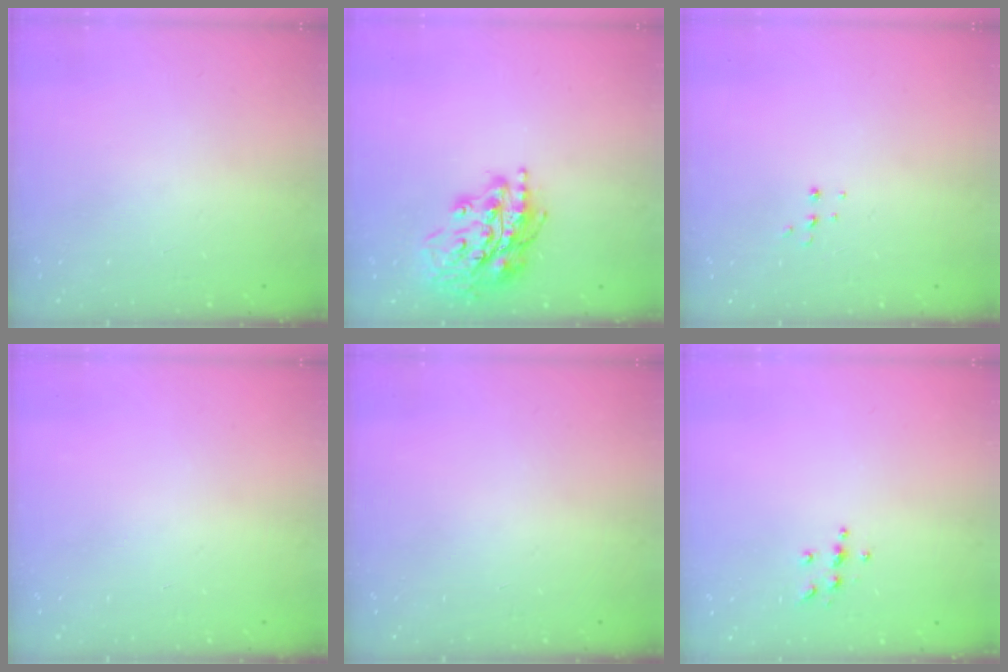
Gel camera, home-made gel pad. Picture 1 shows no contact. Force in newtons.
{"total": 17.5, "press": 17.4, "slide": 1.8}
{"total": 5.0, "press": 4.9, "slide": 0.9}
{"total": 0.0}
{"total": 0.0}
{"total": 4.6, "press": 4.6, "slide": 0.5}